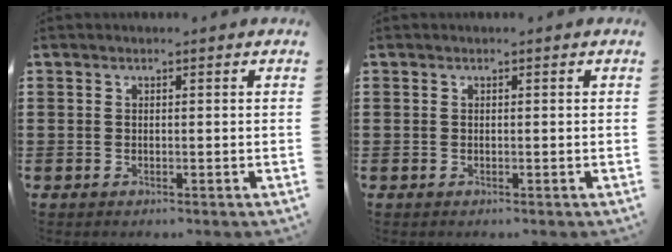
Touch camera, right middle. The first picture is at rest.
{"total": 0.0}